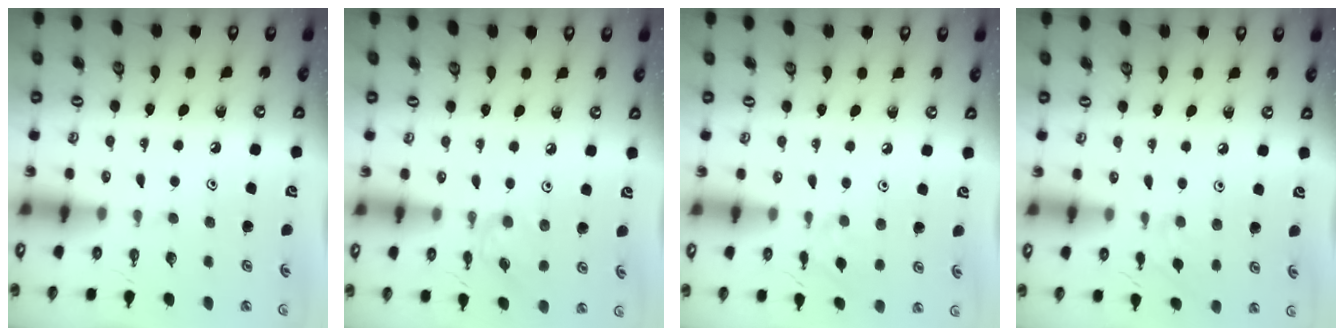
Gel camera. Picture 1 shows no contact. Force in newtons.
{"total": 1.6, "press": 1.5, "slide": 0.3}
{"total": 3.2, "press": 3.1, "slide": 0.6}
{"total": 3.1, "press": 3.1, "slide": 0.6}